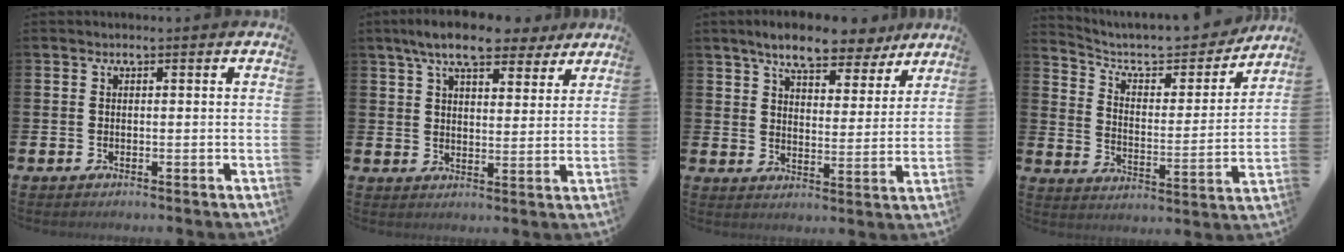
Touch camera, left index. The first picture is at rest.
{"total": 9.0, "force": [7.5, 2.6, 4.2], "torque": [-0.085, -0.018, 0.133]}
{"total": 8.2, "force": [7.2, 2.3, 3.1], "torque": [-0.067, -0.034, 0.125]}
{"total": 8.0, "force": [7.1, 2.5, 2.7], "torque": [-0.077, -0.054, 0.117]}